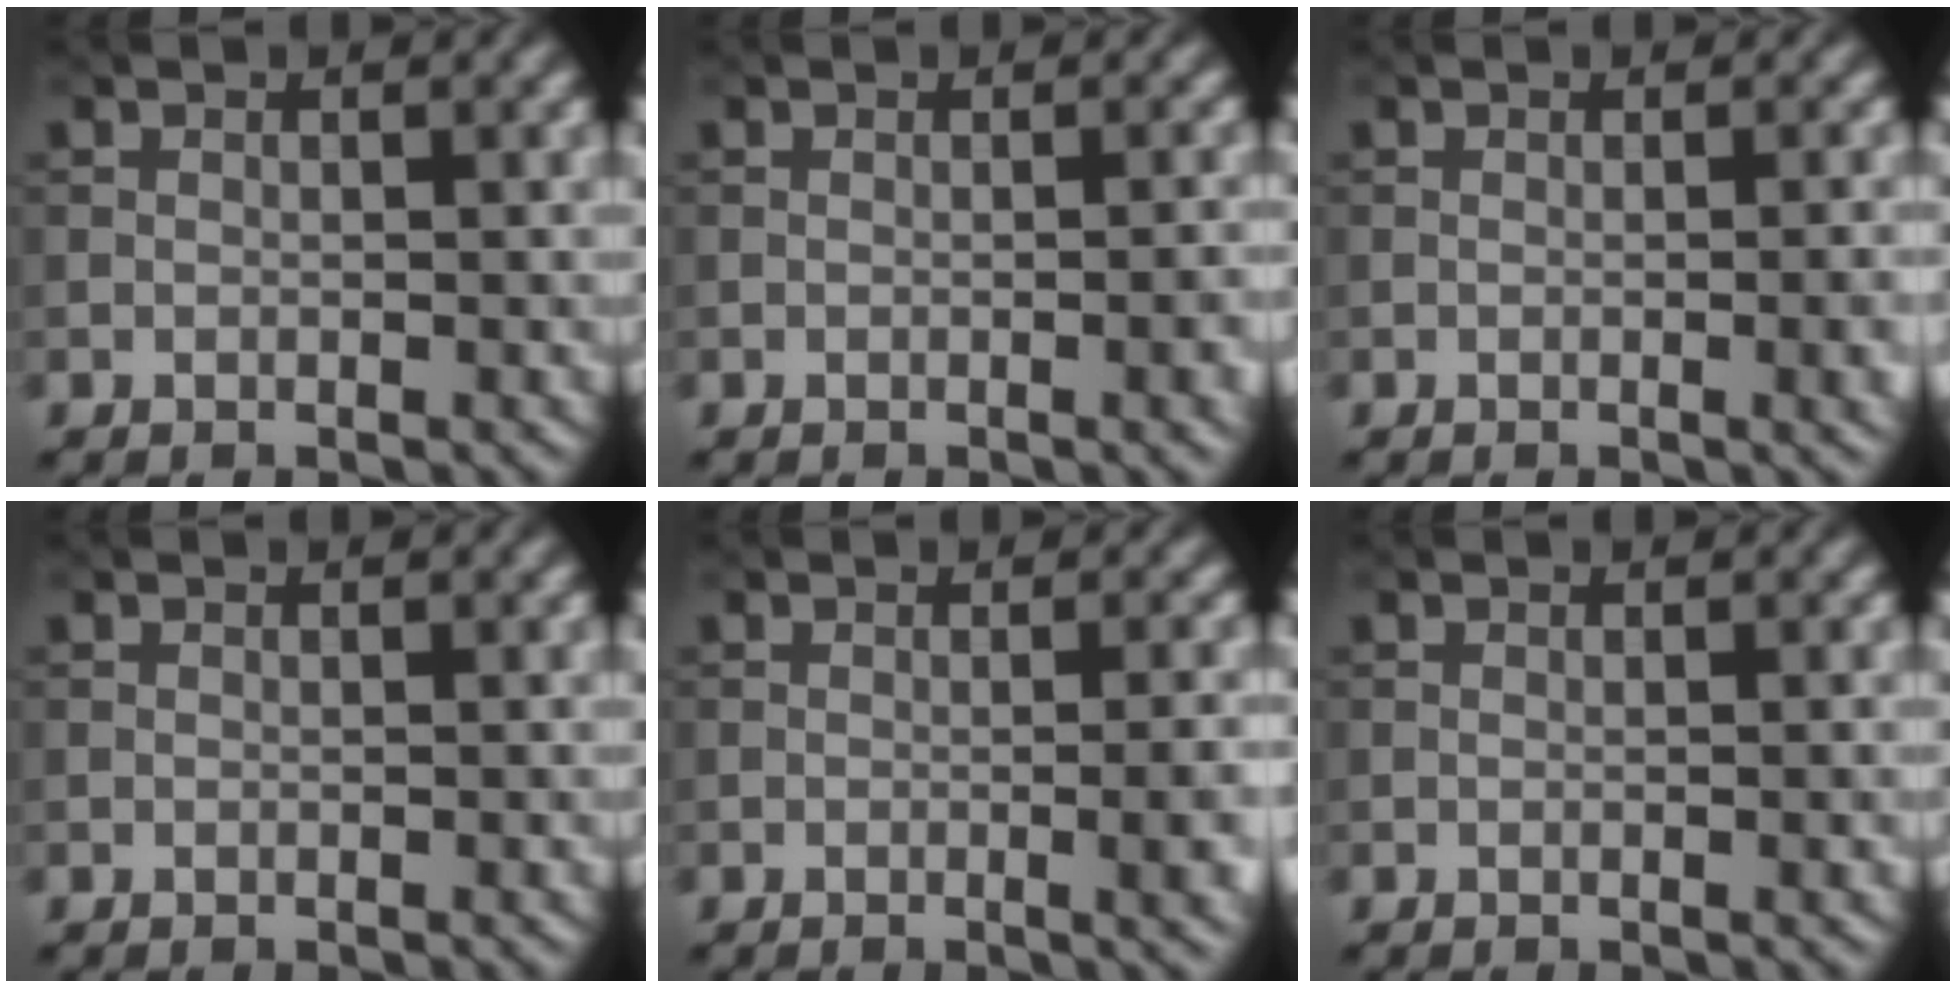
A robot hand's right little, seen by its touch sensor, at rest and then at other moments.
{"total": 2.2, "force": [-0.4, 0.6, 2.0], "torque": [-0.021, 0.000, -0.005]}
{"total": 2.8, "force": [-0.4, 0.9, 2.7], "torque": [-0.028, -0.002, -0.005]}
{"total": 0.0}
{"total": 4.4, "force": [-0.6, 1.6, 4.1], "torque": [-0.041, -0.005, -0.002]}
{"total": 0.5, "force": [0.0, 0.1, 0.5], "torque": [-0.004, 0.001, 0.000]}